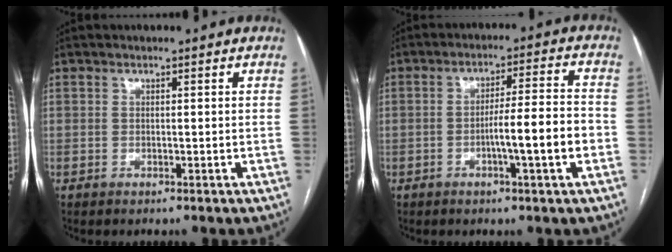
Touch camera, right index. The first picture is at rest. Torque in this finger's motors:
{"motor_torque": [1.16, -0.38, 0.31, 0.12]}